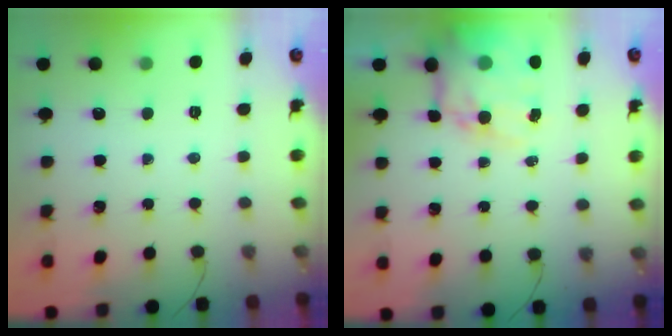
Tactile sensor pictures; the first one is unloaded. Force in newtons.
{"total": 14.3, "press": 13.6, "slide": 4.2}